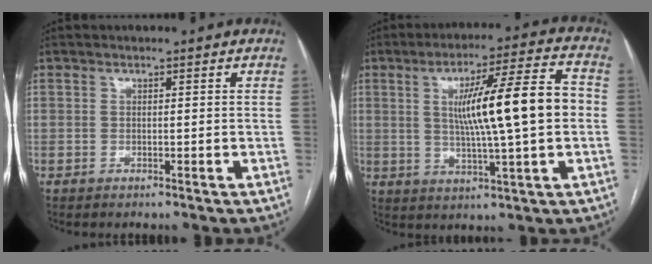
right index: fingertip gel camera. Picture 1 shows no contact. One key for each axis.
{"total": 14.7, "fx": 1.0, "fy": 0.5, "fz": 14.6, "tx": -0.235, "ty": 0.014, "tz": 0.018}